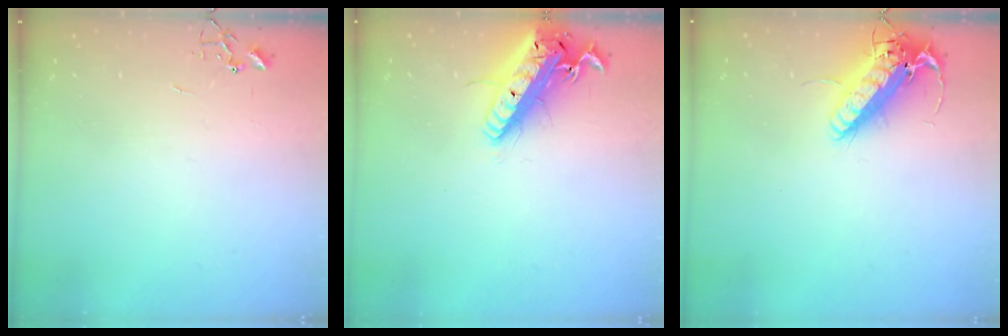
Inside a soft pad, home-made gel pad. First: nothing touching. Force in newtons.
{"total": 20.4, "press": 20.0, "slide": 4.2}
{"total": 17.8, "press": 17.5, "slide": 3.4}